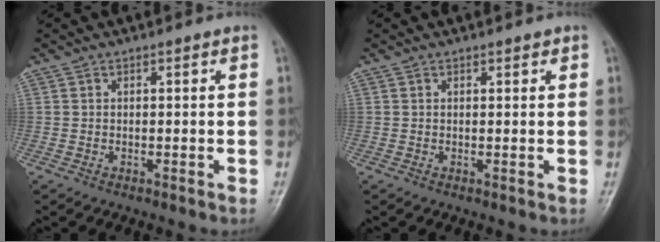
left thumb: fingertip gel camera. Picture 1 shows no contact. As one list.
[{"total": 1.0, "force": [0.6, 0.5, 0.6], "torque": [-0.003, -0.002, 0.006]}]